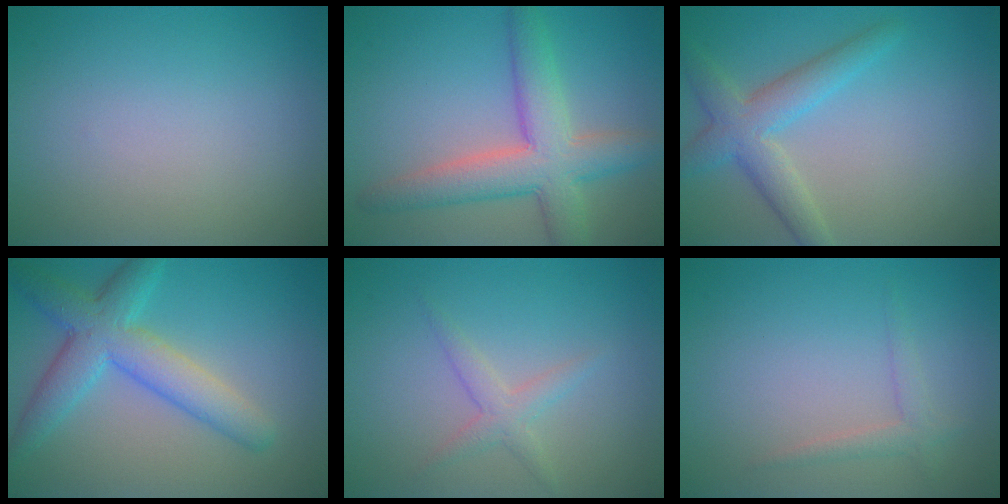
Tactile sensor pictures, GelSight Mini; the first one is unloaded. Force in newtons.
{"total": 6.5, "press": 6.5, "slide": 0.3}
{"total": 4.1, "press": 4.1, "slide": 0.2}
{"total": 5.7, "press": 5.7, "slide": 0.1}
{"total": 1.8, "press": 1.8, "slide": 0.1}
{"total": 1.4, "press": 1.4, "slide": 0.1}